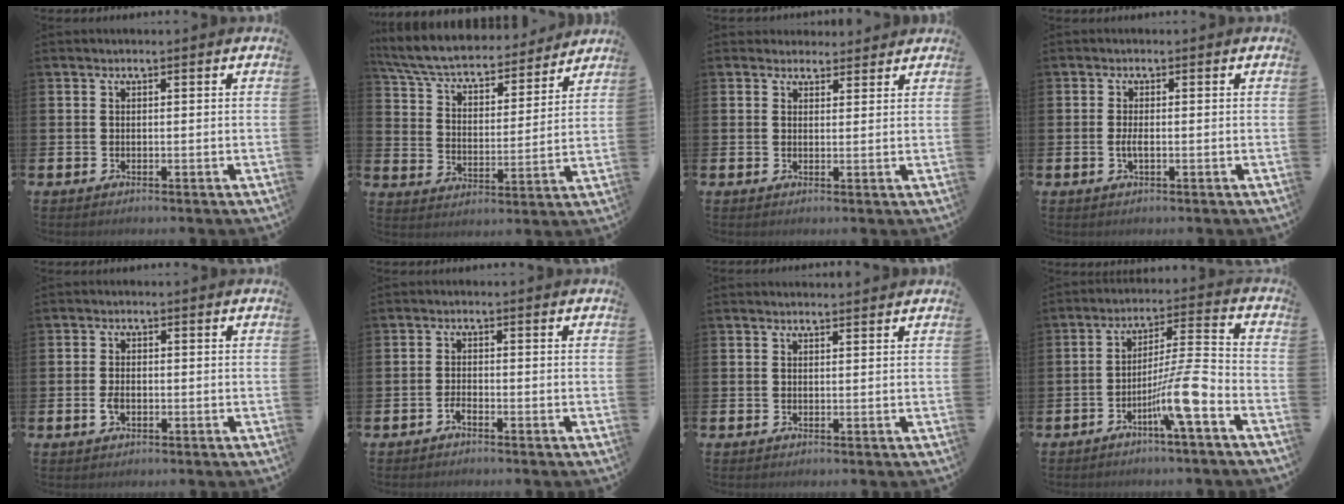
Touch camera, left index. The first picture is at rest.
{"total": 6.9, "force": [6.4, 1.8, 2.0], "torque": [-0.074, -0.048, 0.107]}
{"total": 2.7, "force": [2.5, 1.1, -0.2], "torque": [0.008, -0.008, 0.045]}
{"total": 1.5, "force": [-0.3, 0.5, 1.4], "torque": [-0.028, 0.001, -0.005]}
{"total": 2.0, "force": [-0.6, 1.2, 1.5], "torque": [-0.028, 0.004, -0.012]}
{"total": 1.1, "force": [-1.0, 0.2, 0.4], "torque": [-0.018, -0.001, -0.017]}
{"total": 1.0, "force": [0.9, 0.0, 0.1], "torque": [0.006, -0.003, 0.016]}
{"total": 9.0, "force": [-4.7, -0.1, 7.7], "torque": [-0.147, -0.007, -0.090]}